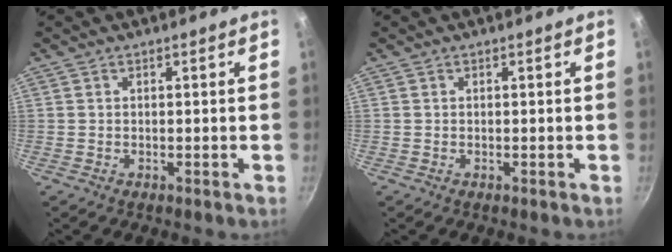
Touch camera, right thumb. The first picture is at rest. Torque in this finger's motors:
{"motor_torque": [-0.04, 0.04, -0.08, 0.03, 0.00]}